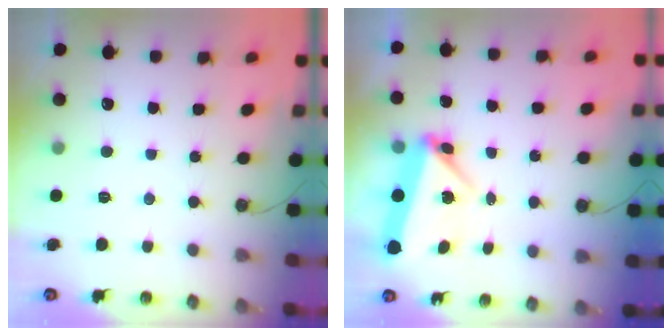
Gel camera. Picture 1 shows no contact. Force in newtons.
{"total": 8.3, "press": 4.7, "slide": 6.8}